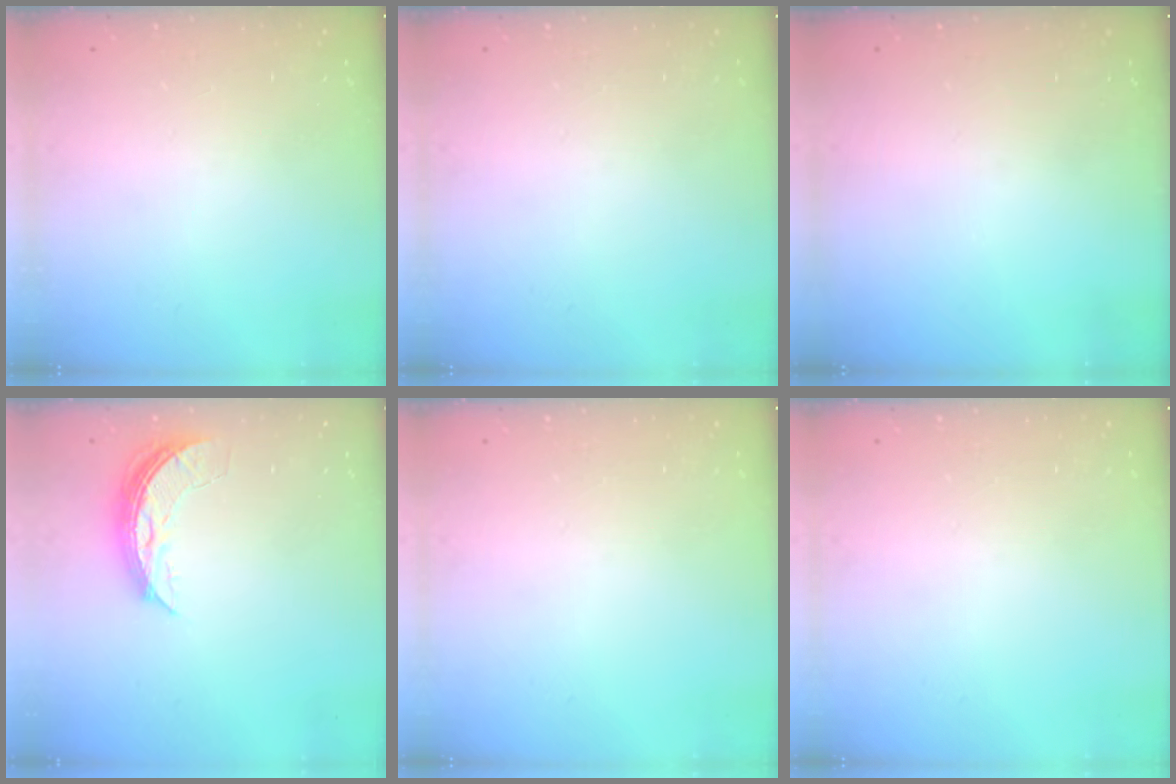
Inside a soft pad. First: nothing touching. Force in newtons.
{"total": 0.0}
{"total": 0.0}
{"total": 7.4, "press": 7.4, "slide": 0.6}
{"total": 0.0}
{"total": 0.0}